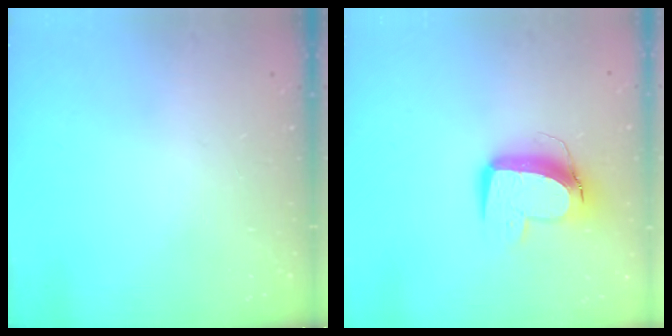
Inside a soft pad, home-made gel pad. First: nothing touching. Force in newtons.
{"total": 11.7, "press": 11.6, "slide": 1.2}